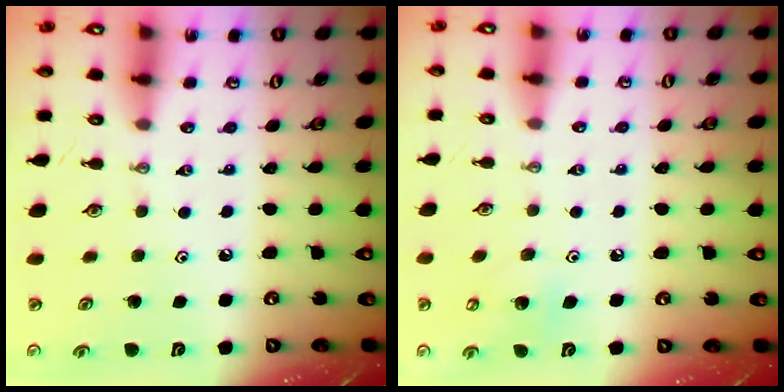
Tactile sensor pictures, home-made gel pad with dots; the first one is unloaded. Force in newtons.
{"total": 8.0, "press": 8.0, "slide": 0.4}